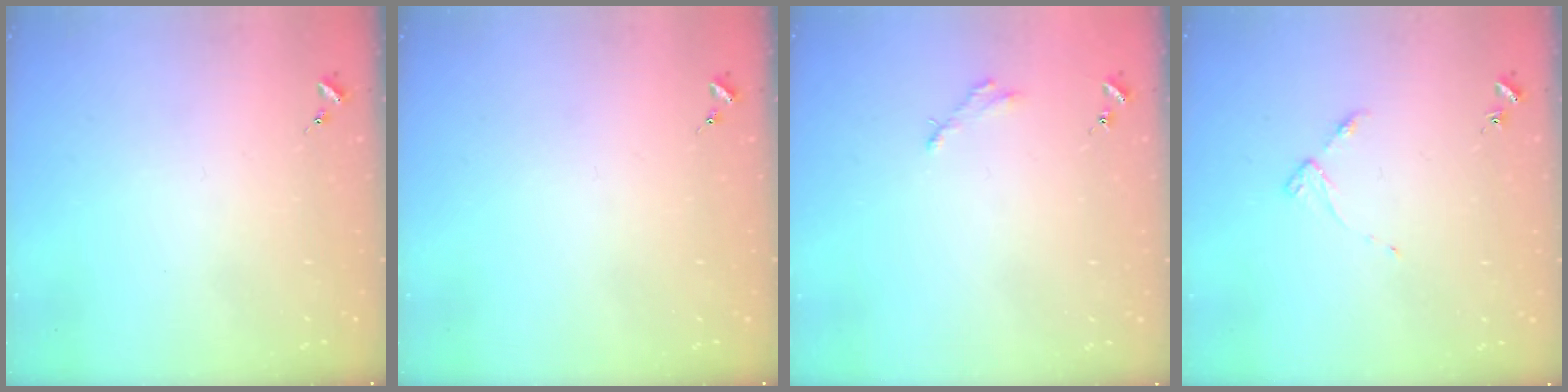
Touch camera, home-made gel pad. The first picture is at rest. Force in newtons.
{"total": 0.0}
{"total": 2.5, "press": 2.5, "slide": 0.2}
{"total": 3.3, "press": 3.3, "slide": 0.4}